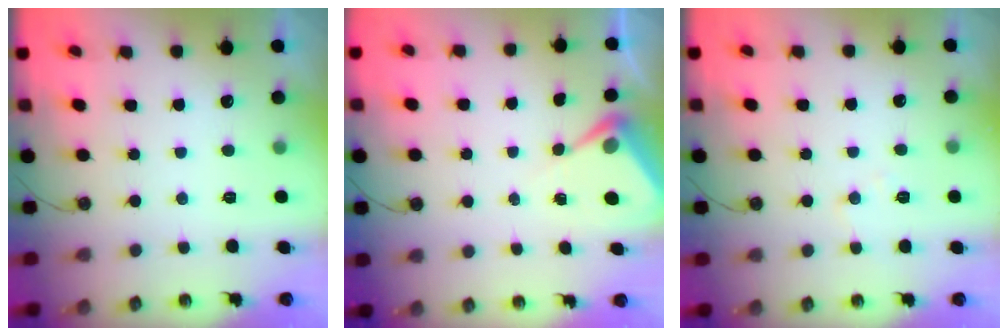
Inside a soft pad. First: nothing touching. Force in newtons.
{"total": 5.9, "press": 5.8, "slide": 0.7}
{"total": 8.1, "press": 8.1, "slide": 0.9}